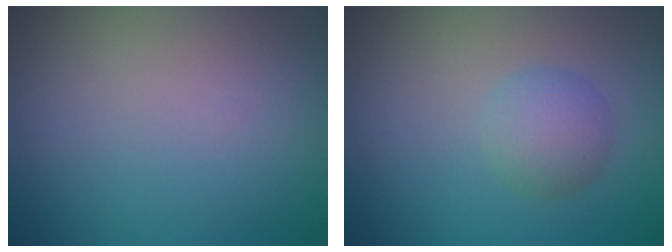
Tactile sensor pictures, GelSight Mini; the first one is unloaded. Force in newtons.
{"total": 2.4, "press": 2.4, "slide": 0.1}